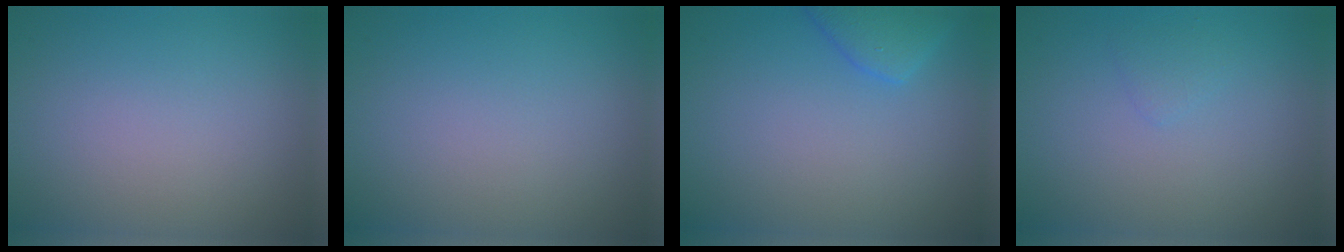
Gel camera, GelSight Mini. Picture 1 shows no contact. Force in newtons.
{"total": 0.0}
{"total": 2.5, "press": 2.5, "slide": 0.4}
{"total": 0.8, "press": 0.8, "slide": 0.0}